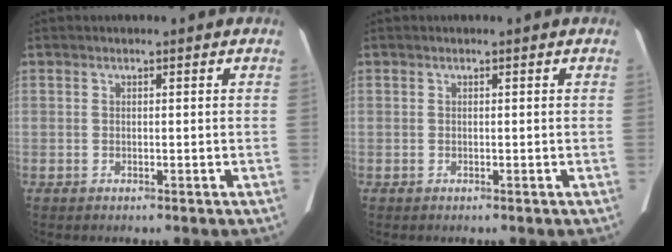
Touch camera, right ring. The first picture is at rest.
{"total": 0.0}